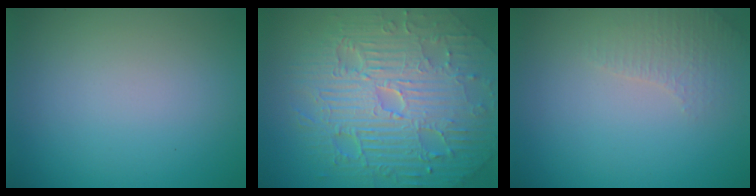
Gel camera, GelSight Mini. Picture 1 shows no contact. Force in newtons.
{"total": 11.6, "press": 7.5, "slide": 8.9}
{"total": 2.0, "press": 1.9, "slide": 0.5}